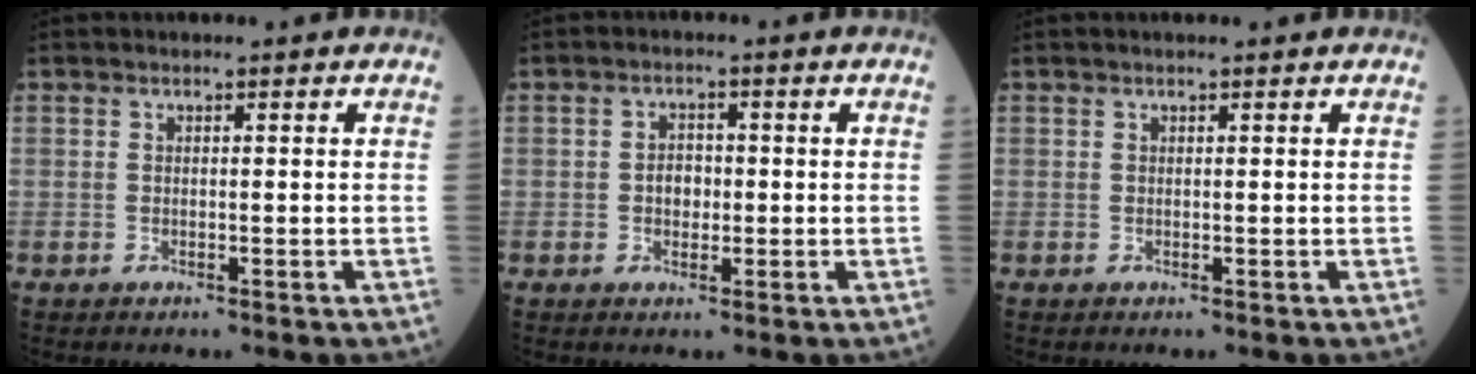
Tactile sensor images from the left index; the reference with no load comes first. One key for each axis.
{"total": 2.7, "fx": -0.3, "fy": 1.9, "fz": 1.9, "tx": -0.030, "ty": 0.006, "tz": -0.004}
{"total": 0.8, "fx": 0.6, "fy": 0.0, "fz": 0.5, "tx": -0.009, "ty": 0.007, "tz": 0.011}